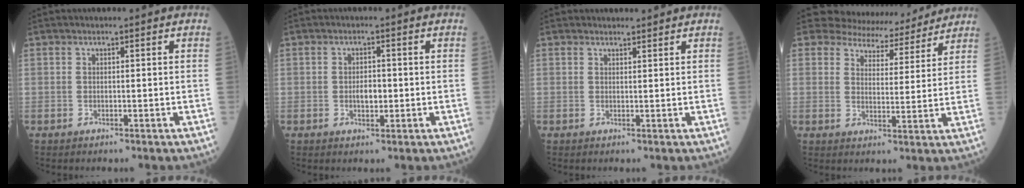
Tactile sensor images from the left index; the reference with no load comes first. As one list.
[{"total": 2.4, "force": [-0.4, 1.2, 2.0], "torque": [-0.034, -0.001, -0.006]}, {"total": 1.1, "force": [1.0, 0.2, -0.1], "torque": [-0.007, -0.002, 0.018]}, {"total": 10.3, "force": [9.7, 3.3, 1.3], "torque": [-0.011, 0.001, 0.121]}]